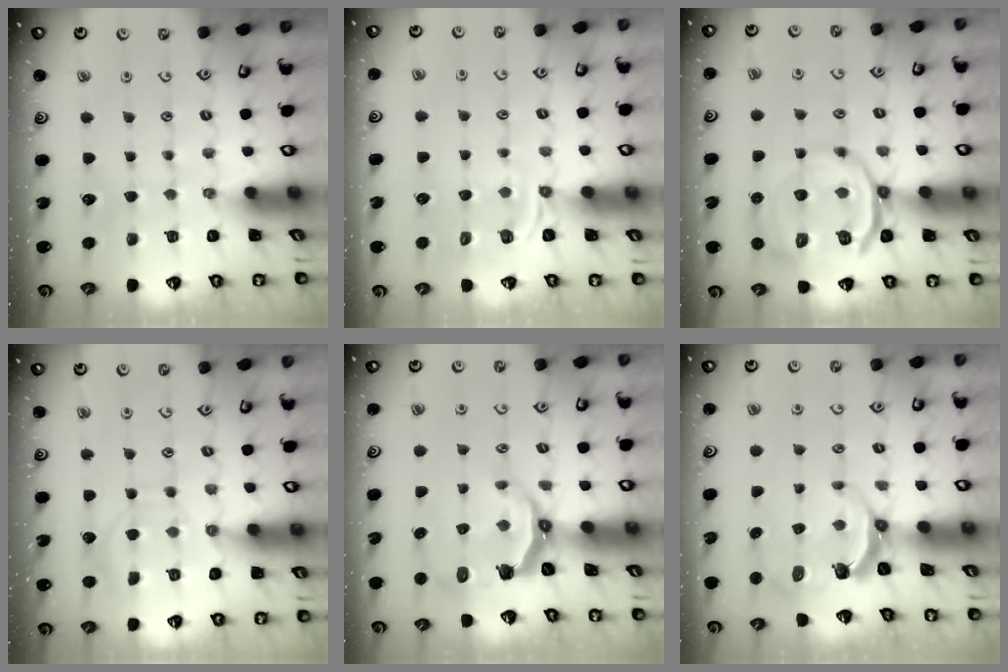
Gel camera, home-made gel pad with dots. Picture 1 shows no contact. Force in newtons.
{"total": 2.8, "press": 2.1, "slide": 1.8}
{"total": 12.6, "press": 12.4, "slide": 2.4}
{"total": 9.3, "press": 9.2, "slide": 0.9}
{"total": 6.8, "press": 5.1, "slide": 4.5}
{"total": 5.8, "press": 4.8, "slide": 3.4}